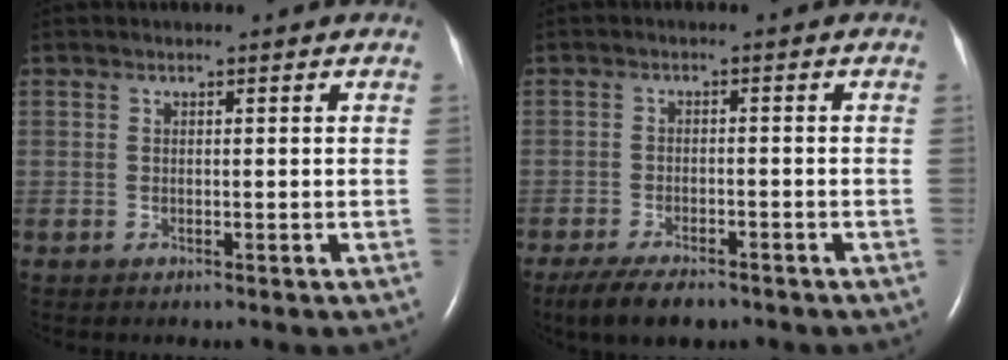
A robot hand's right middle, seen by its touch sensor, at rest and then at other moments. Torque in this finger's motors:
{"motor_torque": [0.43, -0.39, 0.08, 0.04]}